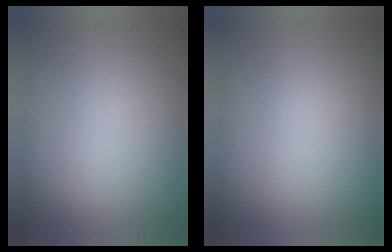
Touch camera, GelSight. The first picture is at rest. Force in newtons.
{"total": 0.0}